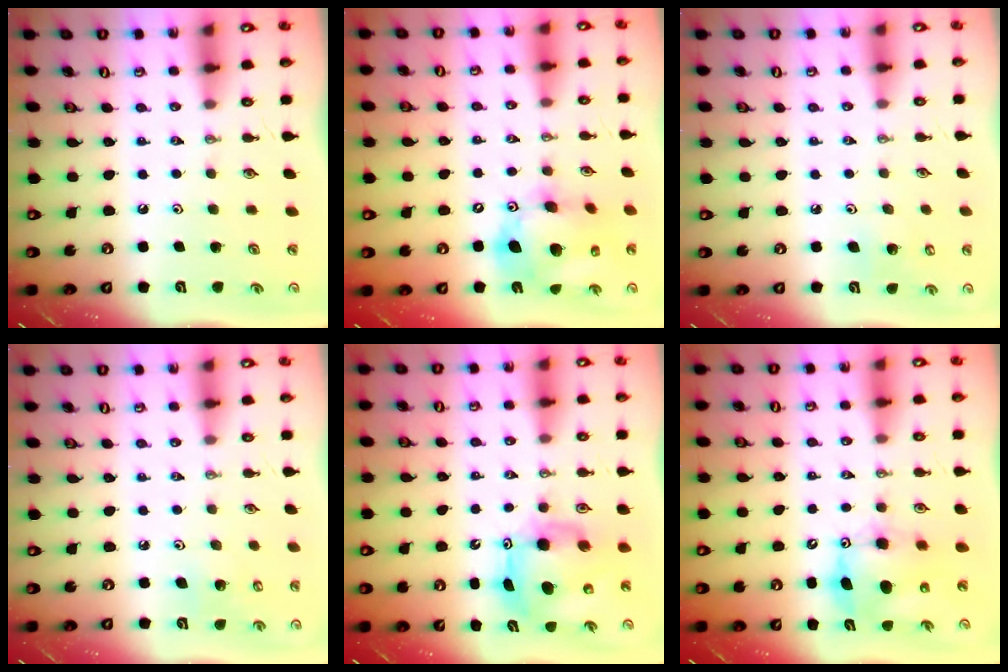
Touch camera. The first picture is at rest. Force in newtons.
{"total": 16.9, "press": 16.7, "slide": 2.8}
{"total": 6.5, "press": 6.2, "slide": 1.9}
{"total": 6.5, "press": 6.2, "slide": 1.9}
{"total": 8.8, "press": 8.7, "slide": 1.0}
{"total": 9.1, "press": 9.0, "slide": 0.6}